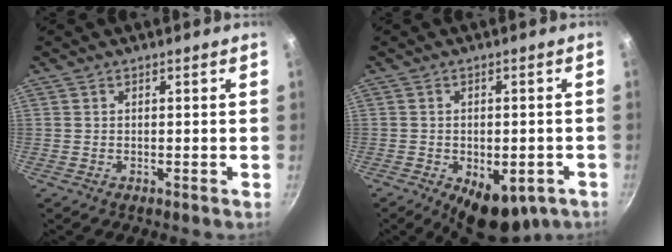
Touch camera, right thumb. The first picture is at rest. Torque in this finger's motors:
{"motor_torque": [1.41, 1.15, 0.06, -0.02, 0.07]}